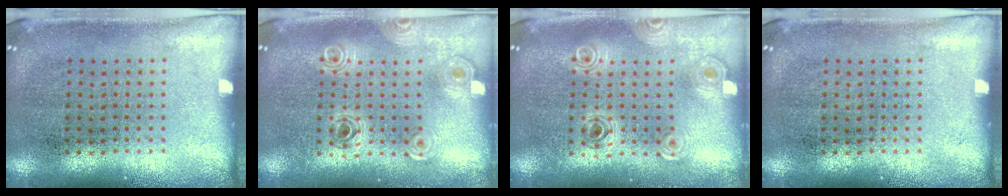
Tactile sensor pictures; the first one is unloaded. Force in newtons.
{"total": 0.7, "press": 0.7, "slide": 0.2}
{"total": 0.7, "press": 0.7, "slide": 0.2}
{"total": 0.0}